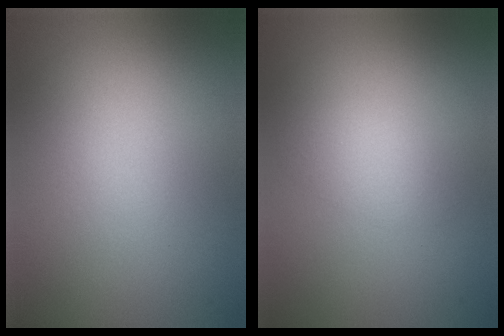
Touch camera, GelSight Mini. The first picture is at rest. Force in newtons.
{"total": 1.5, "press": 1.5, "slide": 0.1}